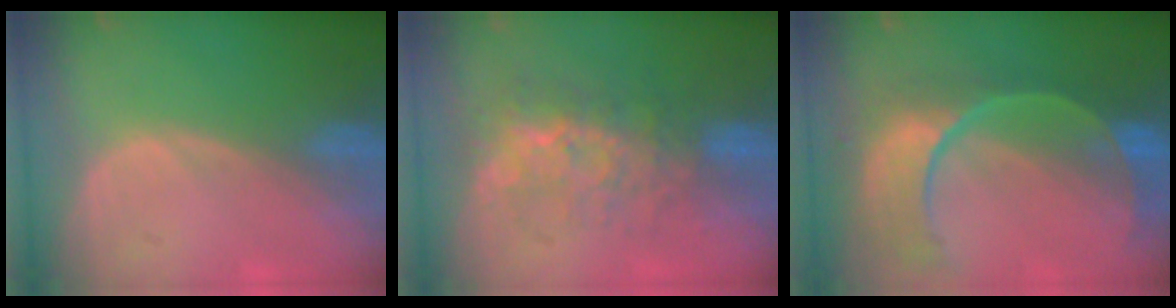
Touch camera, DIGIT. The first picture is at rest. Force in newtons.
{"total": 8.0, "press": 7.6, "slide": 2.5}
{"total": 11.1, "press": 9.3, "slide": 6.1}